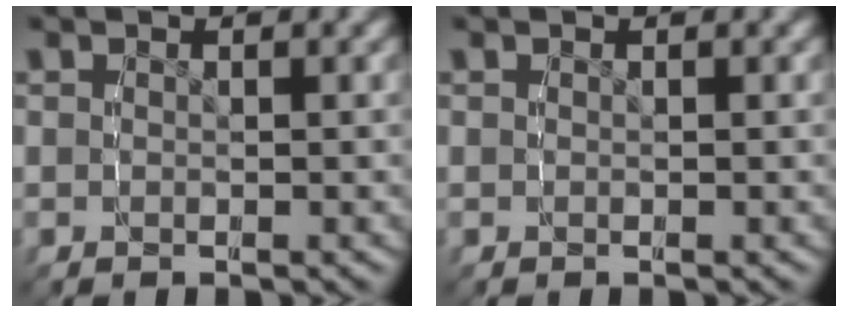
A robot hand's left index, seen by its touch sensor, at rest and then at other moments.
{"total": 0.0}